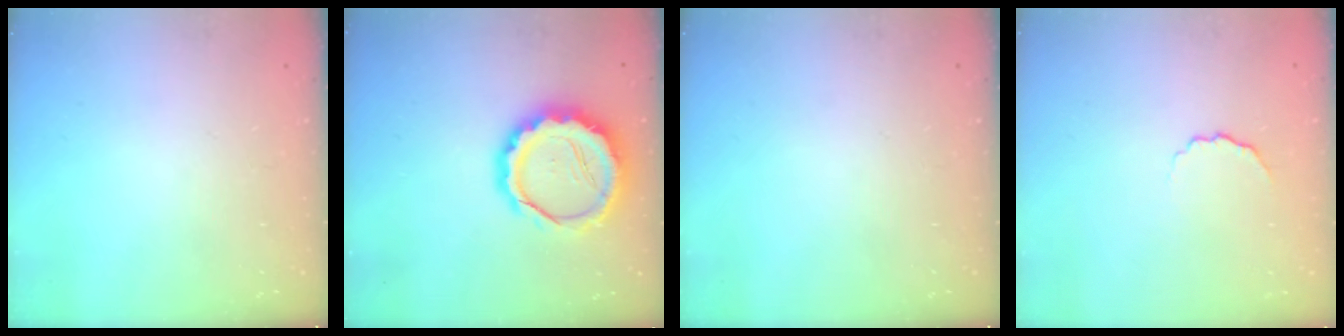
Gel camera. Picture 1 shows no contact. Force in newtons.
{"total": 14.3, "press": 14.0, "slide": 2.9}
{"total": 0.0}
{"total": 3.9, "press": 3.8, "slide": 0.8}